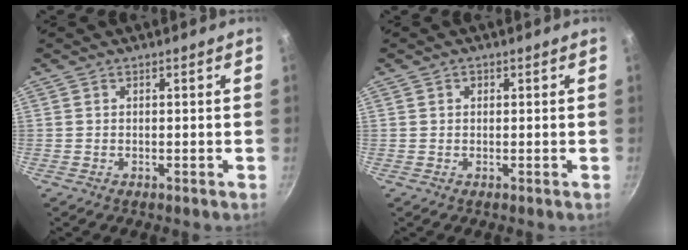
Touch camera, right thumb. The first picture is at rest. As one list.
[{"total": 0.8, "force": [0.2, 0.7, 0.3], "torque": [-0.001, 0.002, 0.002]}]